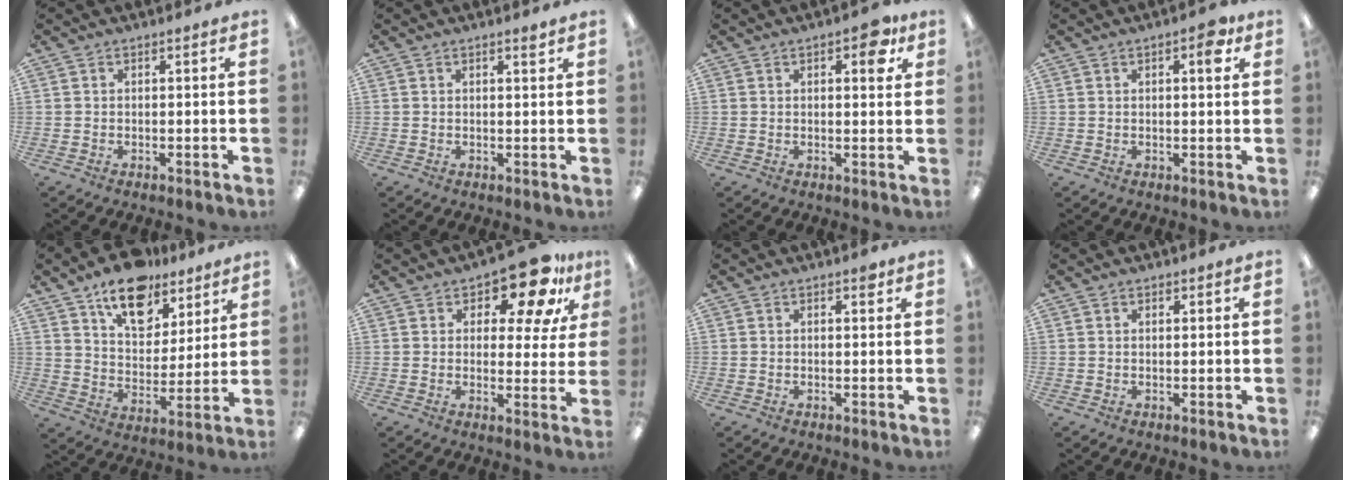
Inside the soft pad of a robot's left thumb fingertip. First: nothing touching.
{"total": 1.4, "force": [1.1, 0.1, 0.8], "torque": [-0.010, -0.005, 0.017]}
{"total": 5.9, "force": [2.7, 2.8, 4.4], "torque": [-0.046, -0.009, 0.036]}
{"total": 4.2, "force": [1.9, 1.5, 3.4], "torque": [-0.039, -0.005, 0.024]}
{"total": 15.4, "force": [10.9, 8.5, 6.8], "torque": [-0.099, -0.066, 0.194]}
{"total": 13.0, "force": [8.7, 5.9, 7.7], "torque": [-0.112, -0.045, 0.149]}
{"total": 1.4, "force": [0.8, 0.6, 0.9], "torque": [-0.003, -0.004, 0.010]}
{"total": 0.5, "force": [0.4, 0.3, -0.1], "torque": [0.002, -0.001, 0.008]}